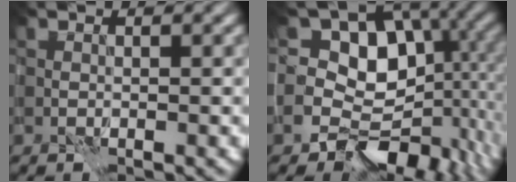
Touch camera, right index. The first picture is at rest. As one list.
[{"total": 11.2, "force": [-1.2, 8.7, 6.9], "torque": [-0.091, -0.006, -0.026]}]